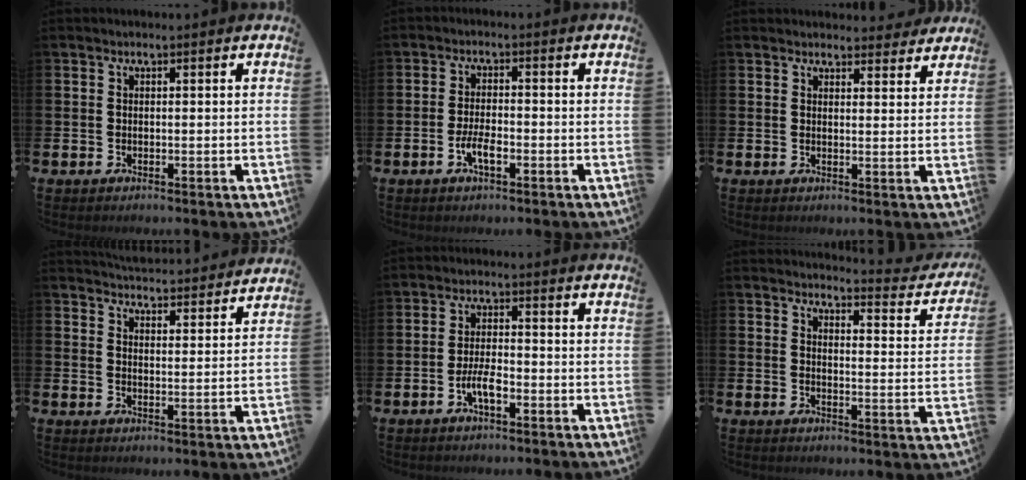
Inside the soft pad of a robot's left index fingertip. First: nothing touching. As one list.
[{"total": 3.2, "force": [-1.2, 1.1, 2.8], "torque": [-0.042, 0.003, -0.024]}, {"total": 3.1, "force": [3.0, 0.7, 0.0], "torque": [0.008, -0.020, 0.052]}, {"total": 5.0, "force": [5.0, 0.3, 0.0], "torque": [-0.003, -0.043, 0.088]}, {"total": 3.5, "force": [-1.5, 1.2, 2.9], "torque": [-0.060, 0.006, -0.029]}, {"total": 3.4, "force": [3.3, 0.5, 0.7], "torque": [-0.012, -0.035, 0.049]}]